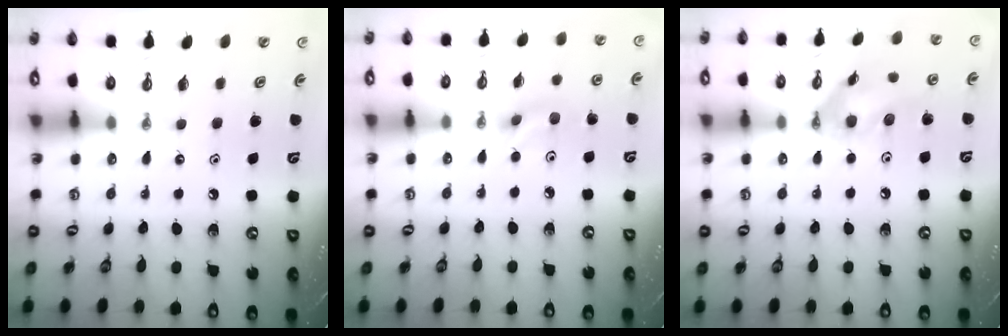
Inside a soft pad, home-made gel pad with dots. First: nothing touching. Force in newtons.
{"total": 4.6, "press": 4.5, "slide": 0.8}
{"total": 12.2, "press": 12.0, "slide": 2.0}